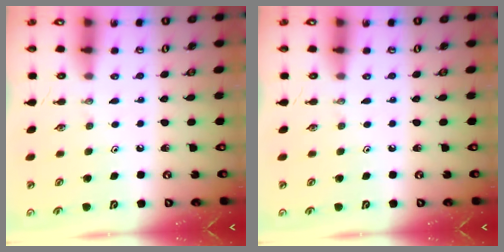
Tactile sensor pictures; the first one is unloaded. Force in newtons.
{"total": 0.0}